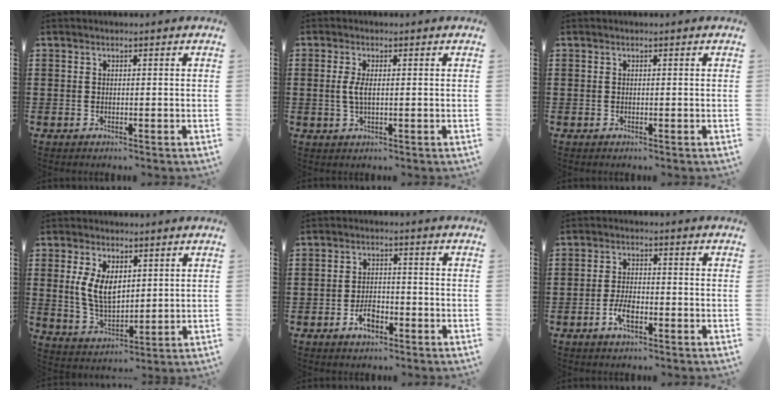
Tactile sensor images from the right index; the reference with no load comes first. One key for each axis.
{"total": 2.7, "fx": 0.1, "fy": 0.9, "fz": 2.6, "tx": -0.065, "ty": -0.005, "tz": -0.004}
{"total": 0.0}
{"total": 7.1, "fx": 1.8, "fy": 4.1, "fz": 5.5, "tx": -0.122, "ty": 0.009, "tz": 0.033}
{"total": 6.1, "fx": -3.9, "fy": 3.5, "fz": 3.2, "tx": -0.049, "ty": 0.012, "tz": -0.072}
{"total": 3.9, "fx": -1.8, "fy": 1.6, "fz": 3.1, "tx": -0.068, "ty": -0.002, "tz": -0.036}